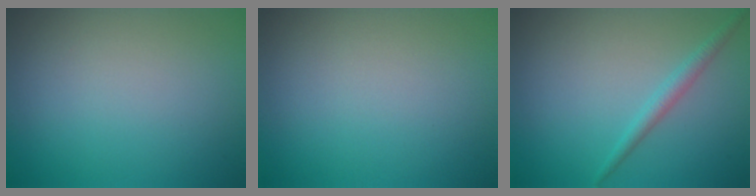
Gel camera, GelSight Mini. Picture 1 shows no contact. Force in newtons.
{"total": 0.0}
{"total": 1.7, "press": 1.7, "slide": 0.1}